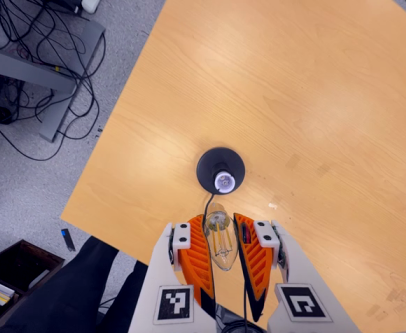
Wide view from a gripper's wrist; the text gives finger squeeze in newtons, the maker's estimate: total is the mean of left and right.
{"total": 22.4, "left": 25.1, "right": 19.8}